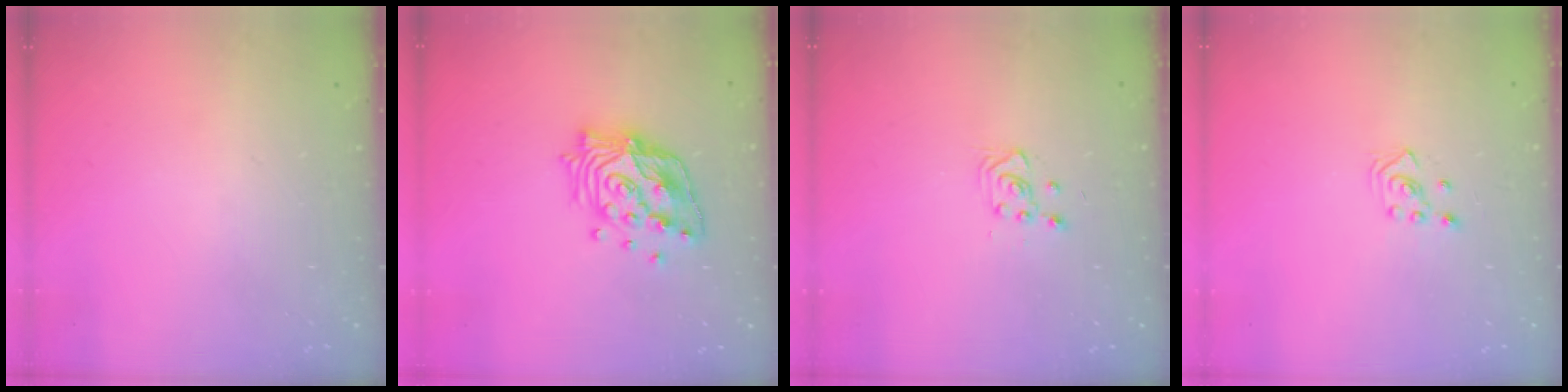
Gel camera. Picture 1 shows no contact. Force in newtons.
{"total": 17.5, "press": 17.2, "slide": 2.8}
{"total": 2.8, "press": 2.7, "slide": 0.7}
{"total": 2.5, "press": 2.3, "slide": 1.0}